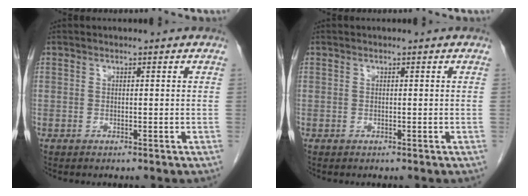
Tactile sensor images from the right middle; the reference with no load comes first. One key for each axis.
{"total": 0.0}